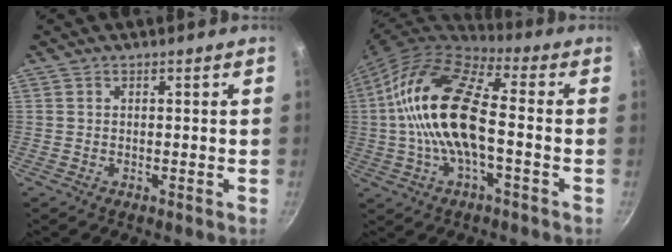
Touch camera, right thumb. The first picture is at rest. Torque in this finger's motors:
{"motor_torque": [-0.30, 1.87, 2.33, -0.43, 0.70]}